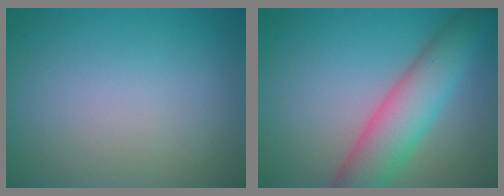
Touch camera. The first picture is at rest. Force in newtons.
{"total": 6.7, "press": 6.7, "slide": 0.4}